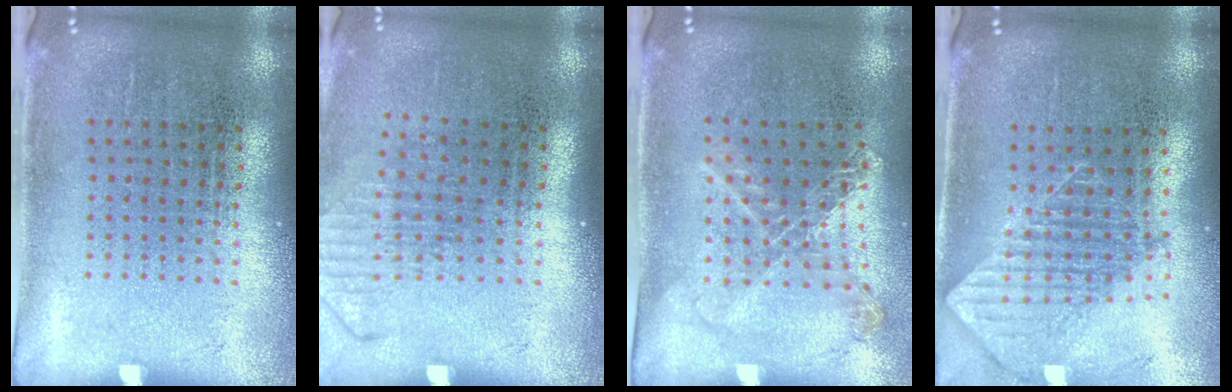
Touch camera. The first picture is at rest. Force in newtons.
{"total": 1.3, "press": 1.0, "slide": 0.8}
{"total": 1.2, "press": 1.1, "slide": 0.2}
{"total": 1.8, "press": 1.4, "slide": 1.0}